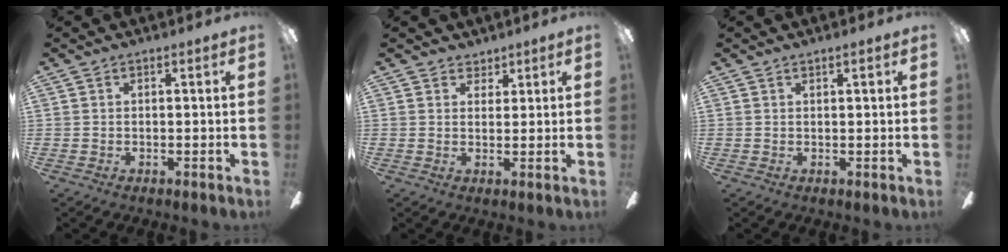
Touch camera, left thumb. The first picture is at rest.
{"total": 2.8, "force": [2.3, 1.6, 0.0], "torque": [0.010, -0.010, 0.041]}
{"total": 1.1, "force": [0.8, 0.1, 0.7], "torque": [-0.016, 0.000, 0.014]}